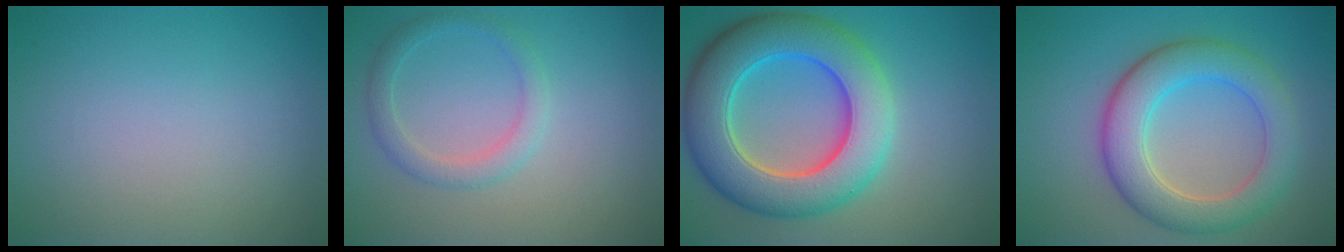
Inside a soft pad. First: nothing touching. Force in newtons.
{"total": 2.2, "press": 2.2, "slide": 0.1}
{"total": 10.3, "press": 10.3, "slide": 0.6}
{"total": 6.4, "press": 6.4, "slide": 0.3}